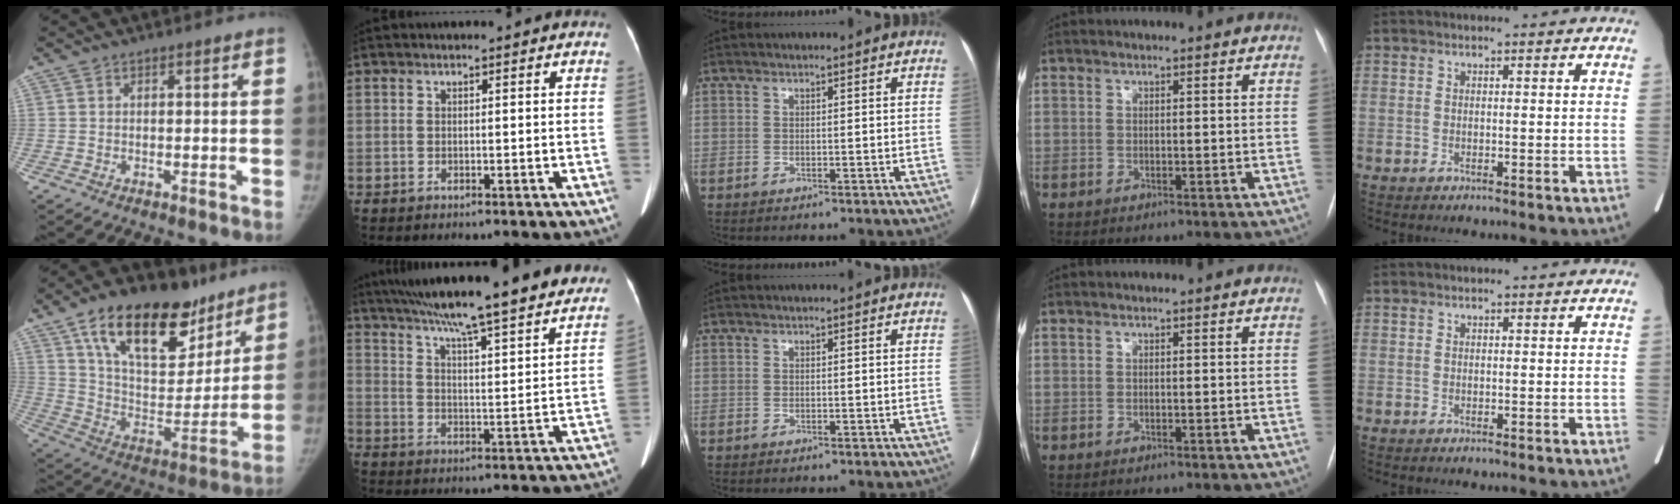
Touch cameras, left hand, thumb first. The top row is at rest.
{"thumb": {"total": 26.2, "force": [15.8, 13.4, 16.1], "torque": [-0.219, -0.038, 0.265]}, "index": {"total": 26.5, "force": [23.0, 2.1, 13.0], "torque": [-0.205, -0.011, 0.309]}}